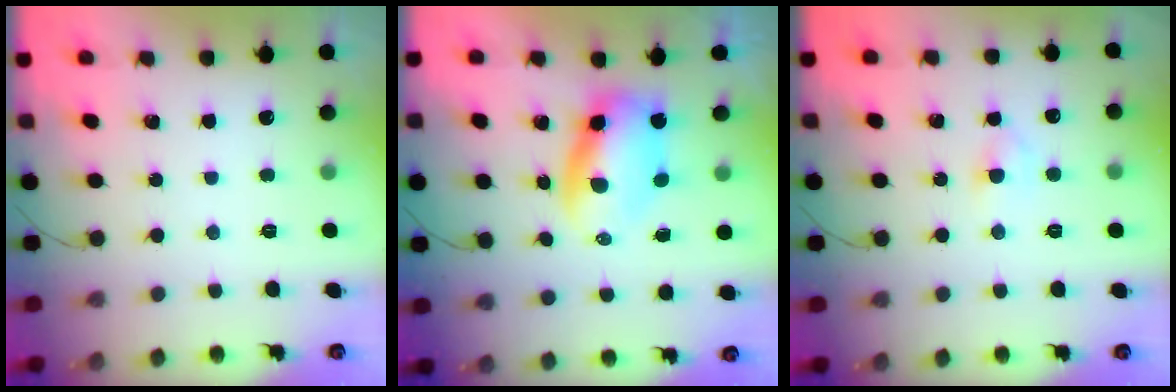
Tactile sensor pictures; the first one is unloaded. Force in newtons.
{"total": 7.0, "press": 6.9, "slide": 1.5}
{"total": 3.3, "press": 3.0, "slide": 1.2}